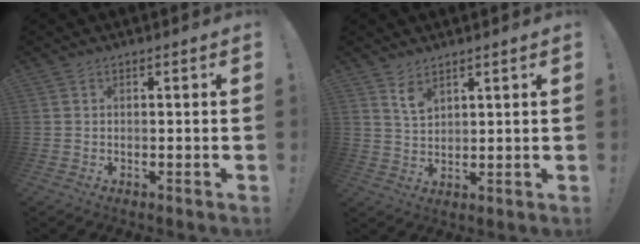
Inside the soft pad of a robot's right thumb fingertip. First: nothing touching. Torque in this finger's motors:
{"motor_torque": [-0.01, 0.10, 0.00, -0.11, 0.00]}